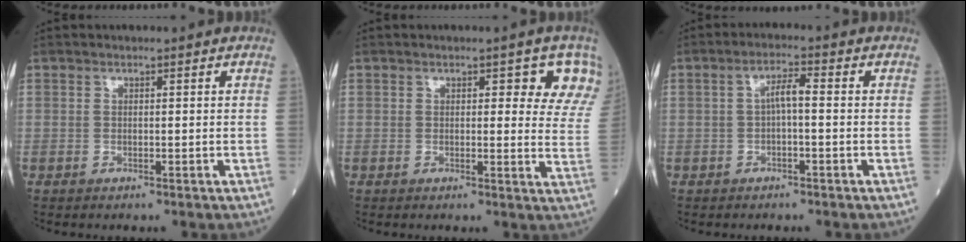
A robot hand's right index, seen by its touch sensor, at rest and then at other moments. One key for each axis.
{"total": 6.6, "fx": 4.0, "fy": 2.4, "fz": 4.7, "tx": -0.036, "ty": -0.006, "tz": 0.027}
{"total": 3.1, "fx": -0.2, "fy": 0.6, "fz": 3.0, "tx": -0.051, "ty": 0.010, "tz": -0.004}